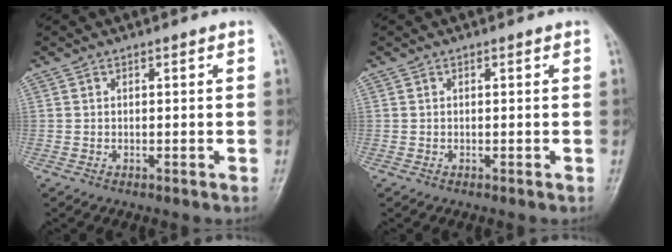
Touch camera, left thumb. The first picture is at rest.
{"total": 0.0}